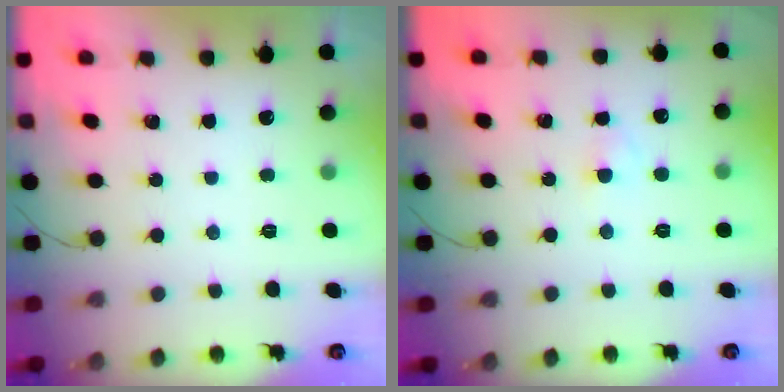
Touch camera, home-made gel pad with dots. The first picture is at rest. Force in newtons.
{"total": 1.8, "press": 1.6, "slide": 0.9}